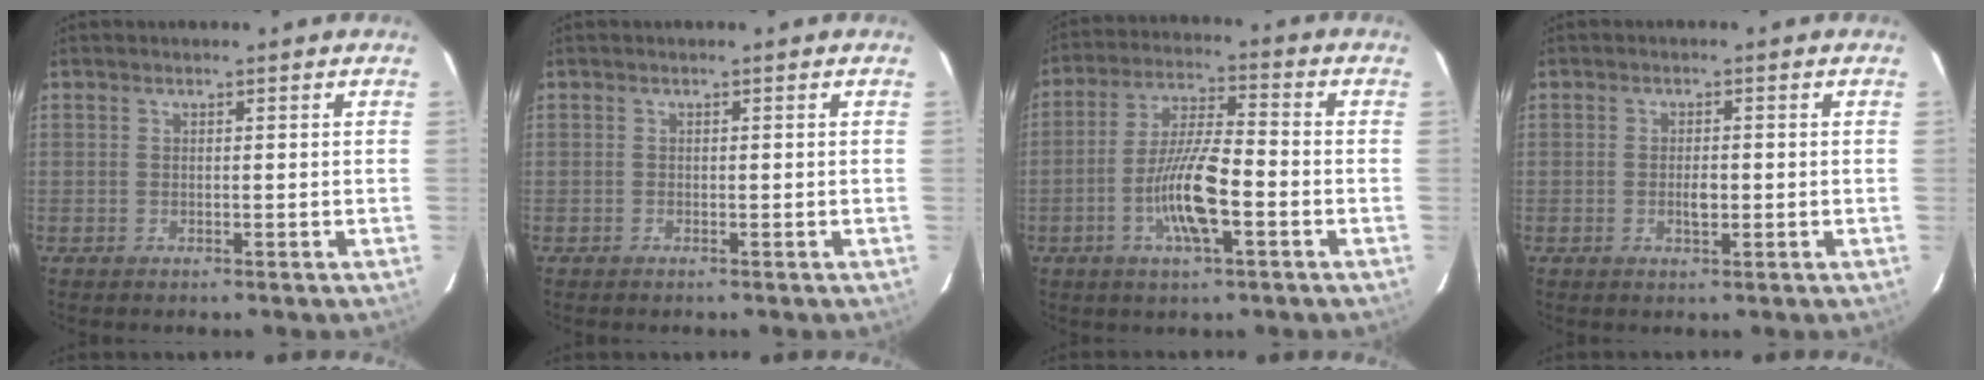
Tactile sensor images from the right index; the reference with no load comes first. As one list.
[{"total": 0.0}, {"total": 10.5, "force": [-3.5, 1.8, 9.8], "torque": [-0.189, 0.001, -0.066]}, {"total": 2.2, "force": [-0.4, 0.8, 2.0], "torque": [-0.038, 0.002, -0.006]}]